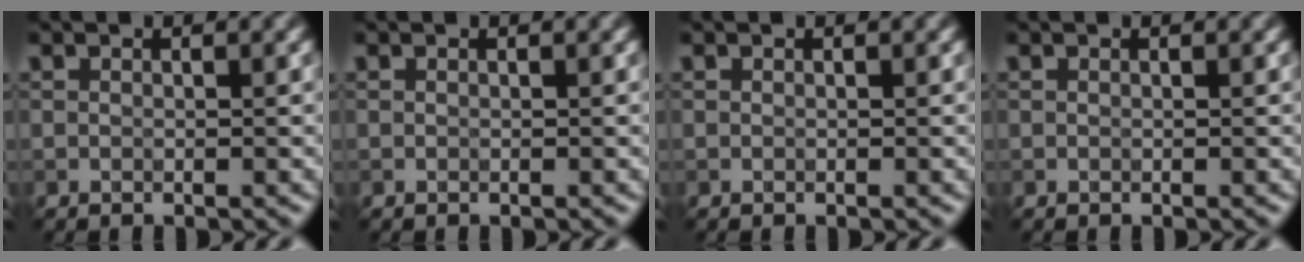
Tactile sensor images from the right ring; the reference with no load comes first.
{"total": 0.0}
{"total": 0.0}
{"total": 0.0}